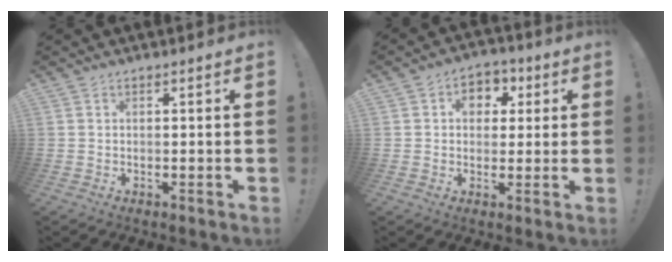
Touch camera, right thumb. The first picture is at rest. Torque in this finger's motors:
{"motor_torque": [0.69, 1.32, 0.50, 0.33, -0.01]}